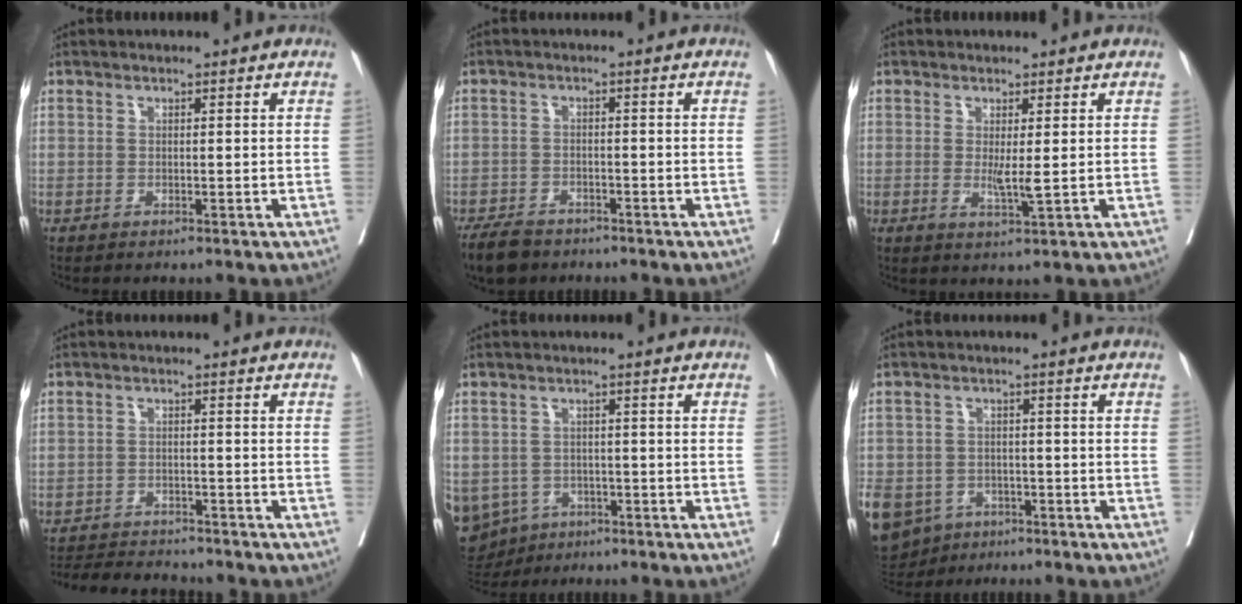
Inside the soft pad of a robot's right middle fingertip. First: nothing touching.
{"total": 5.3, "force": [-4.4, 2.3, 1.8], "torque": [-0.032, -0.005, -0.074]}
{"total": 2.6, "force": [0.2, 0.1, 2.6], "torque": [-0.053, -0.009, 0.008]}
{"total": 7.7, "force": [-7.5, 1.0, 1.7], "torque": [-0.027, -0.004, -0.117]}
{"total": 10.4, "force": [-5.2, 8.7, 2.4], "torque": [-0.095, -0.001, -0.065]}
{"total": 11.4, "force": [-6.7, 8.5, 3.6], "torque": [-0.113, -0.008, -0.097]}